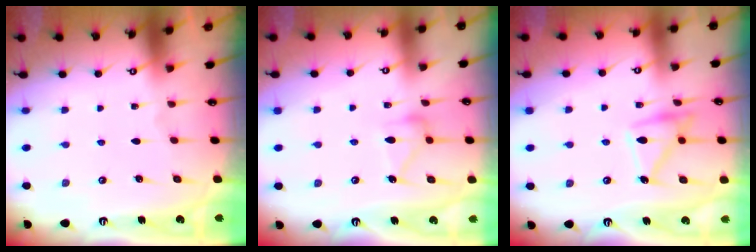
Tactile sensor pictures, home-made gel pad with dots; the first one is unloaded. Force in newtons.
{"total": 12.6, "press": 12.5, "slide": 0.6}
{"total": 14.8, "press": 14.7, "slide": 0.9}